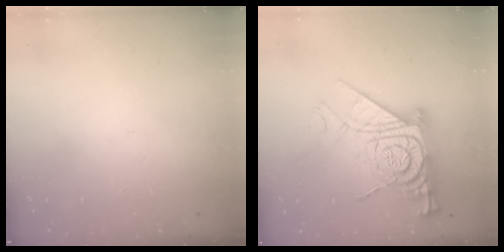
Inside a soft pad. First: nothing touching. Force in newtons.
{"total": 19.1, "press": 19.0, "slide": 1.8}